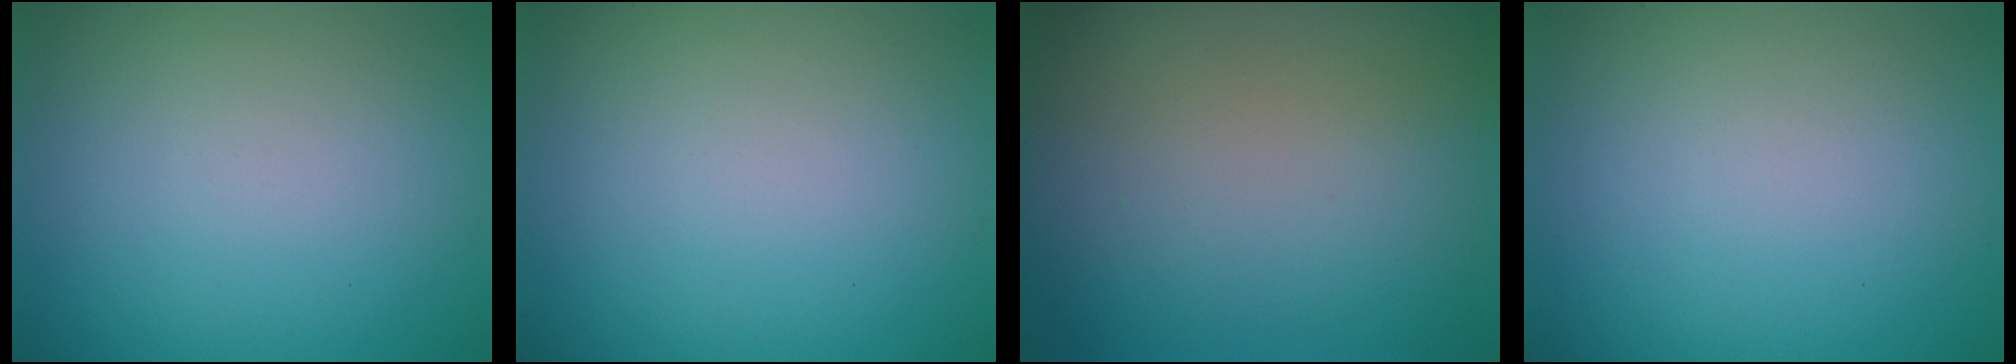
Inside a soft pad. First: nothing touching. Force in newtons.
{"total": 0.0}
{"total": 0.0}
{"total": 0.0}